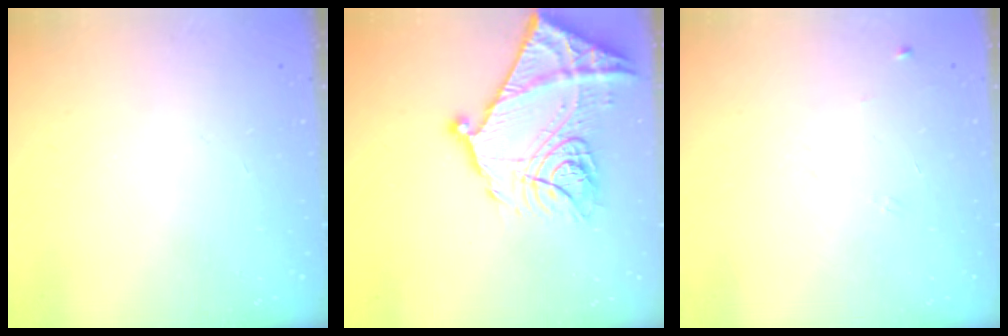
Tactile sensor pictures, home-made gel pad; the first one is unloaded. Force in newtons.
{"total": 25.4, "press": 25.3, "slide": 2.5}
{"total": 5.7, "press": 5.6, "slide": 0.7}